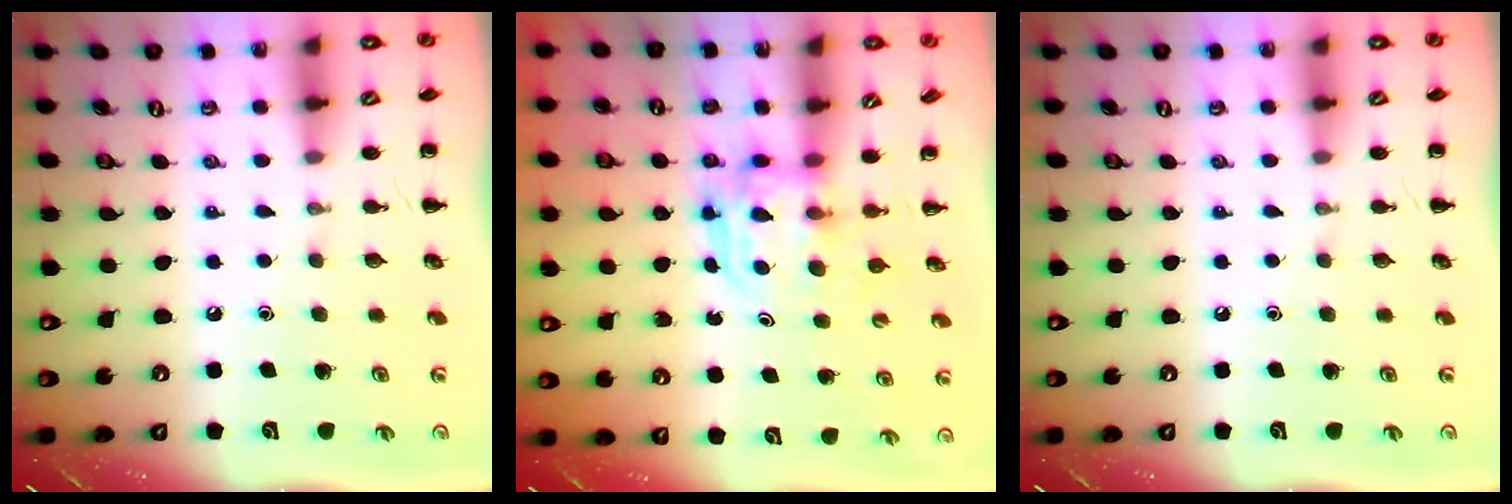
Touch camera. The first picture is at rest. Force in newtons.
{"total": 3.8, "press": 3.8, "slide": 0.2}
{"total": 0.0}